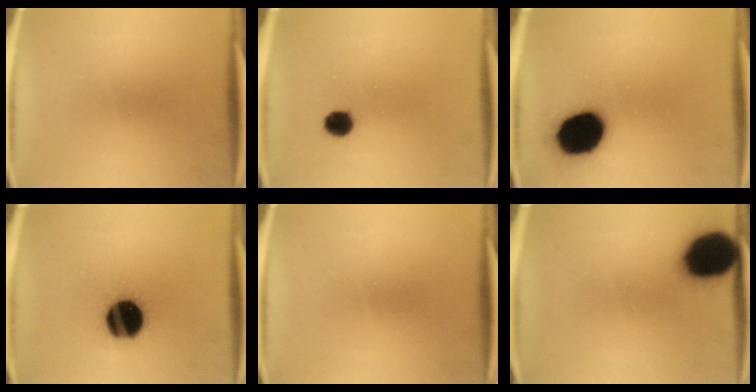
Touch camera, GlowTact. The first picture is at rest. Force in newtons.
{"total": 3.8}
{"total": 18.4}
{"total": 19.3}
{"total": 0.0}
{"total": 16.8}